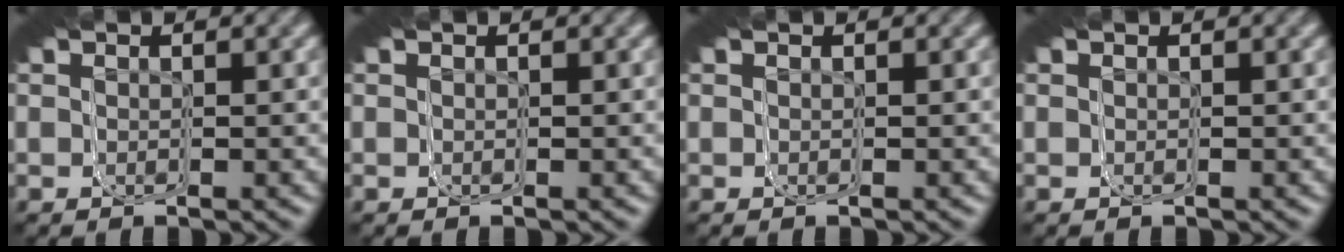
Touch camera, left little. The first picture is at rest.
{"total": 0.0}
{"total": 0.0}
{"total": 0.0}